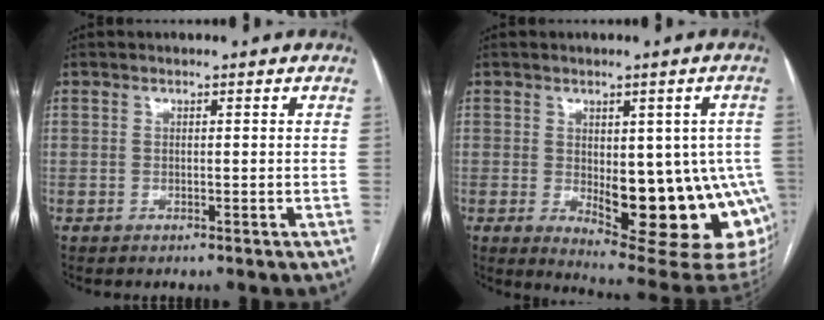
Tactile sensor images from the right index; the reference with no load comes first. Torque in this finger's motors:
{"motor_torque": [1.35, -0.78, 0.36, 0.09]}